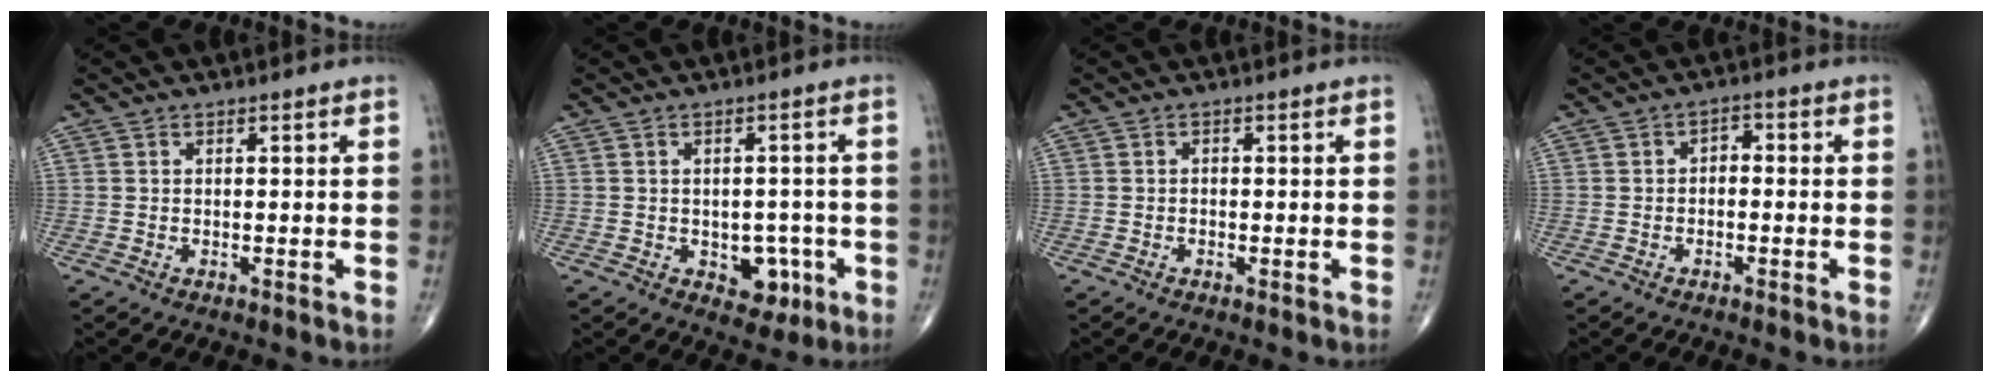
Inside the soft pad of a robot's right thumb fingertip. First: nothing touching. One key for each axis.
{"total": 5.7, "fx": -1.9, "fy": 4.0, "fz": 3.5, "tx": -0.011, "ty": 0.014, "tz": -0.016}
{"total": 0.5, "fx": -0.4, "fy": 0.3, "fz": 0.2, "tx": 0.002, "ty": 0.002, "tz": -0.012}
{"total": 2.2, "fx": -0.7, "fy": 1.5, "fz": 1.5, "tx": -0.009, "ty": 0.021, "tz": -0.021}